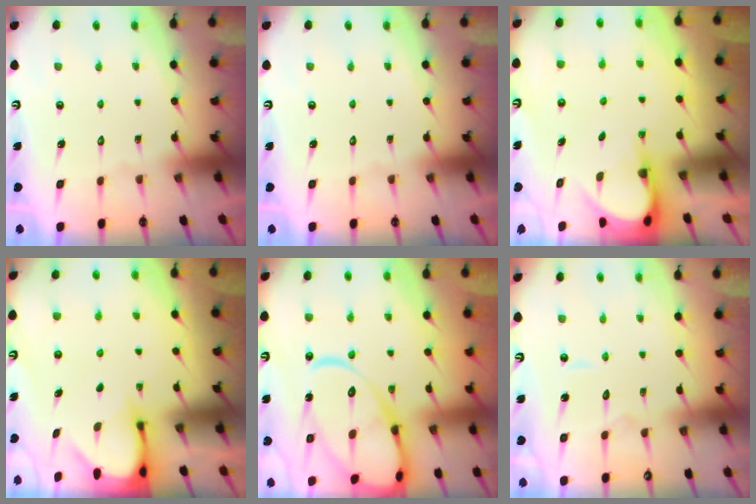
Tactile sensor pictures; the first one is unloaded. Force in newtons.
{"total": 0.0}
{"total": 3.9, "press": 3.9, "slide": 0.3}
{"total": 3.3, "press": 3.3, "slide": 0.3}
{"total": 18.5, "press": 18.4, "slide": 1.9}
{"total": 3.7, "press": 3.7, "slide": 0.1}